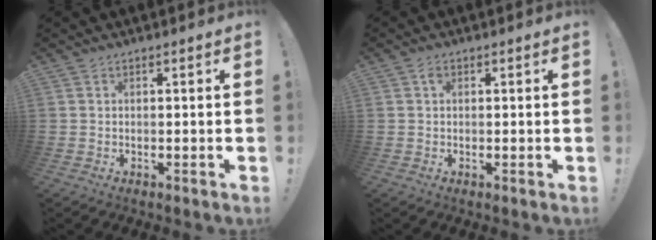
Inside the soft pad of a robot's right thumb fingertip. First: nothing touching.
{"total": 1.2, "force": [0.3, 0.9, 0.7], "torque": [-0.015, 0.003, 0.006]}